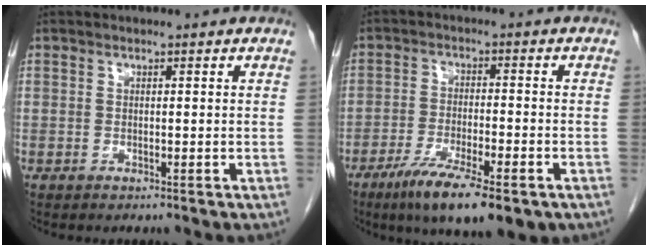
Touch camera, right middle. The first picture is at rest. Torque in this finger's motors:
{"motor_torque": [1.39, -0.75, 0.16, 0.13]}